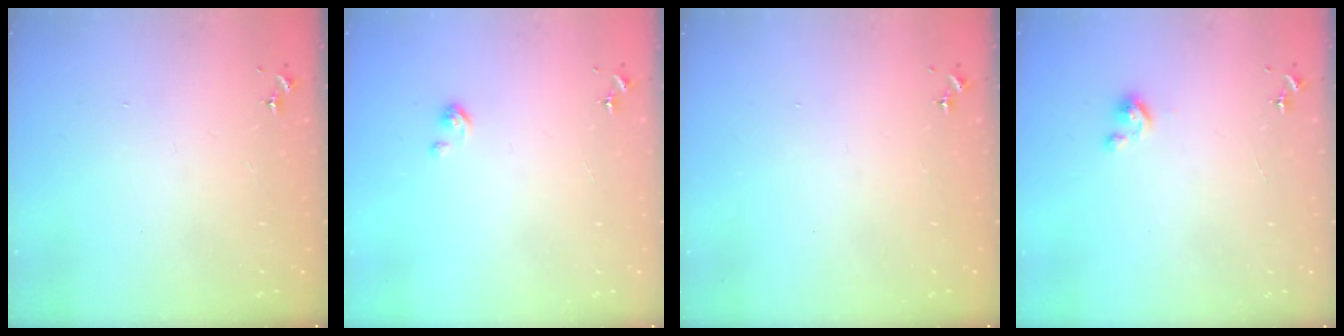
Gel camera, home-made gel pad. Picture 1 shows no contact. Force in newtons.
{"total": 2.6, "press": 2.6, "slide": 0.4}
{"total": 0.0}
{"total": 2.4, "press": 2.4, "slide": 0.2}